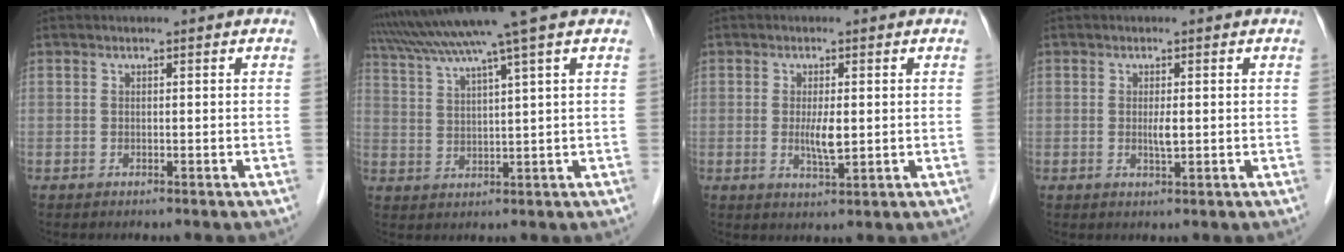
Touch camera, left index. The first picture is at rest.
{"total": 10.5, "force": [8.4, -2.6, 5.7], "torque": [-0.102, 0.012, 0.136]}
{"total": 3.6, "force": [0.0, 0.8, 3.5], "torque": [-0.067, -0.006, 0.001]}
{"total": 1.7, "force": [0.0, 0.3, 1.7], "torque": [-0.034, -0.002, 0.001]}